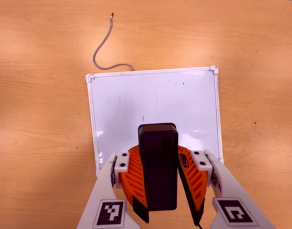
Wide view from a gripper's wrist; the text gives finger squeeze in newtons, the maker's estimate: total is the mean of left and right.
{"total": 10.3, "left": 10.2, "right": 10.4}